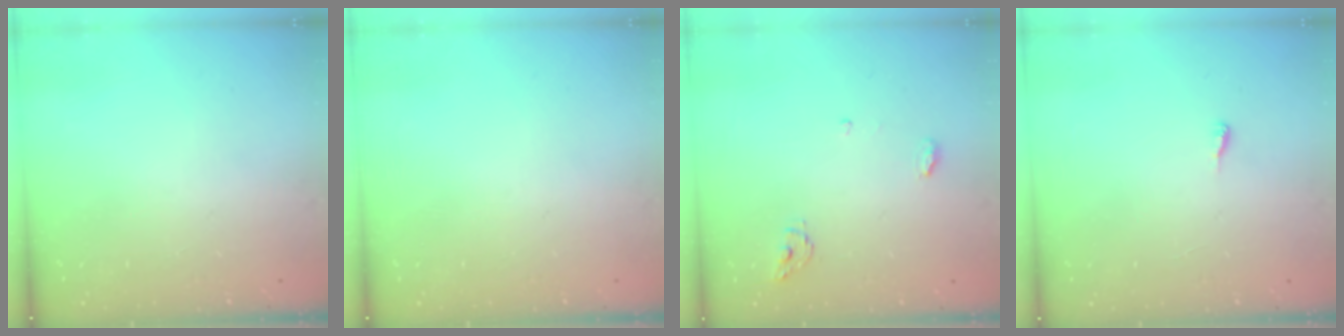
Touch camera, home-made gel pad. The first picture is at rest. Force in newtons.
{"total": 0.0}
{"total": 3.8, "press": 3.8, "slide": 0.3}
{"total": 4.1, "press": 4.0, "slide": 0.5}